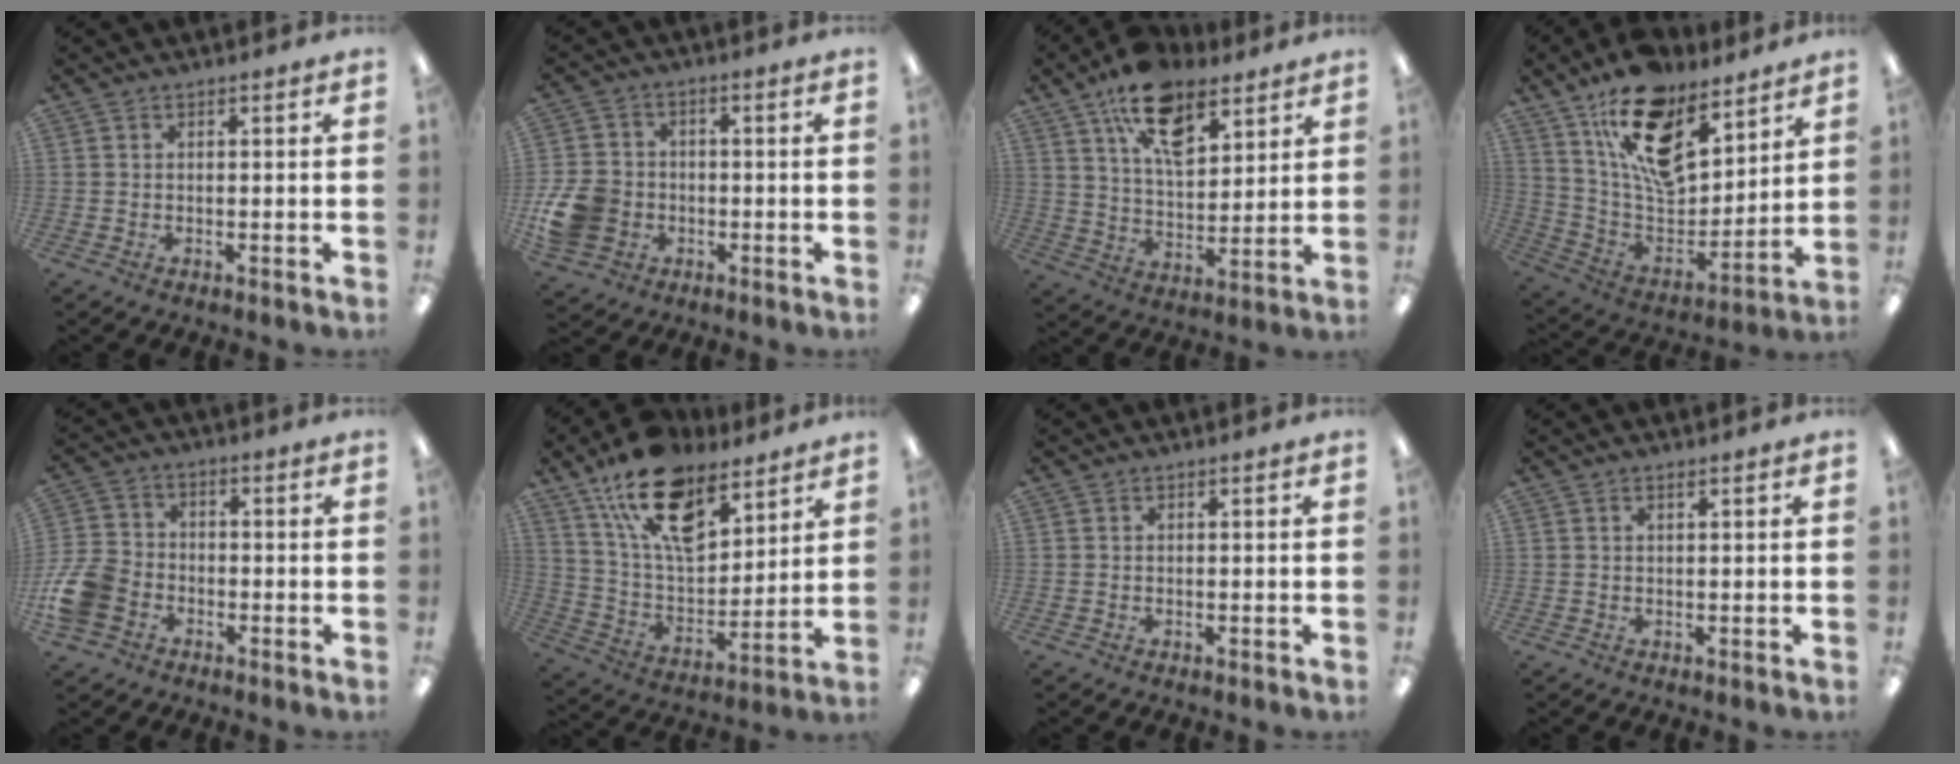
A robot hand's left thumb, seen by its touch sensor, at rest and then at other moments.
{"total": 10.8, "force": [-2.9, 9.0, 5.2], "torque": [-0.113, 0.031, -0.048]}
{"total": 16.1, "force": [9.8, 8.4, 9.7], "torque": [-0.161, -0.034, 0.176]}
{"total": 18.5, "force": [12.5, 9.4, 9.9], "torque": [-0.173, -0.075, 0.226]}
{"total": 10.6, "force": [-4.6, 7.9, 5.4], "torque": [-0.120, 0.038, -0.082]}
{"total": 18.9, "force": [12.4, 9.6, 10.6], "torque": [-0.191, -0.059, 0.224]}
{"total": 0.0}
{"total": 0.6, "force": [0.5, 0.2, 0.4], "torque": [-0.007, 0.003, 0.008]}